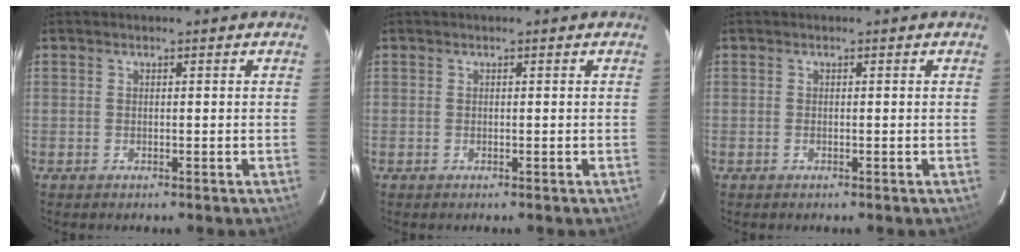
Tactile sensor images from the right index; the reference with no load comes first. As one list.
[{"total": 0.0}, {"total": 0.0}]